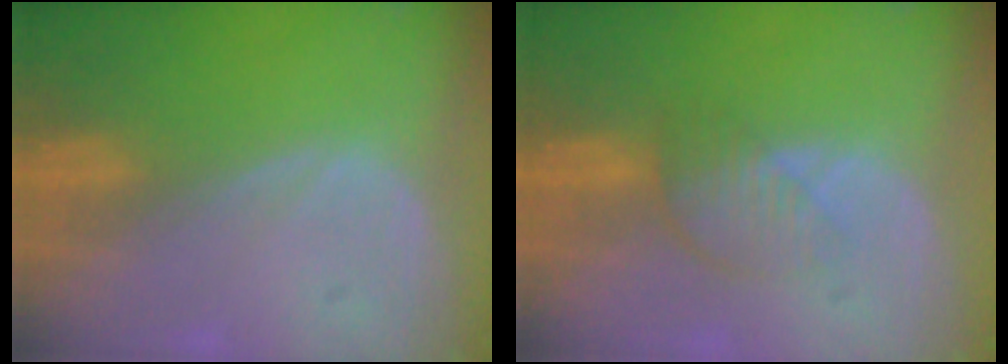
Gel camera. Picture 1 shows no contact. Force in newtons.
{"total": 3.9, "press": 3.6, "slide": 1.5}